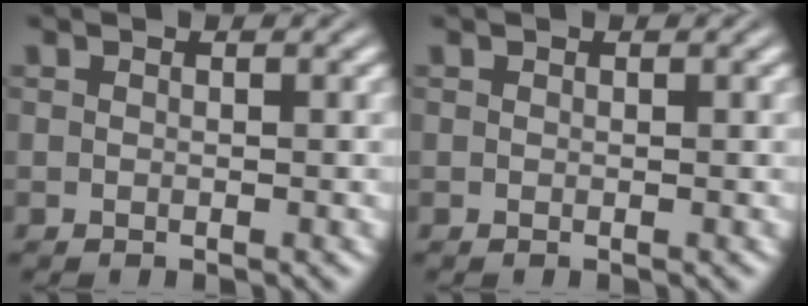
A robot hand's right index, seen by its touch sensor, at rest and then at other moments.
{"total": 0.0}